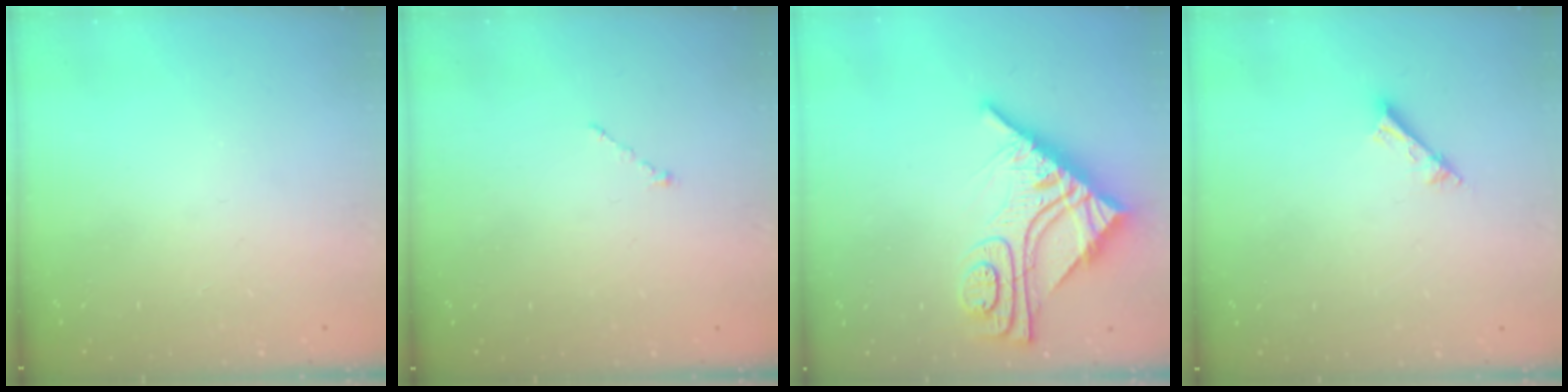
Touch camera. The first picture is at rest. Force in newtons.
{"total": 1.0, "press": 0.9, "slide": 0.3}
{"total": 13.6, "press": 13.6, "slide": 1.3}
{"total": 3.2, "press": 3.2, "slide": 0.2}